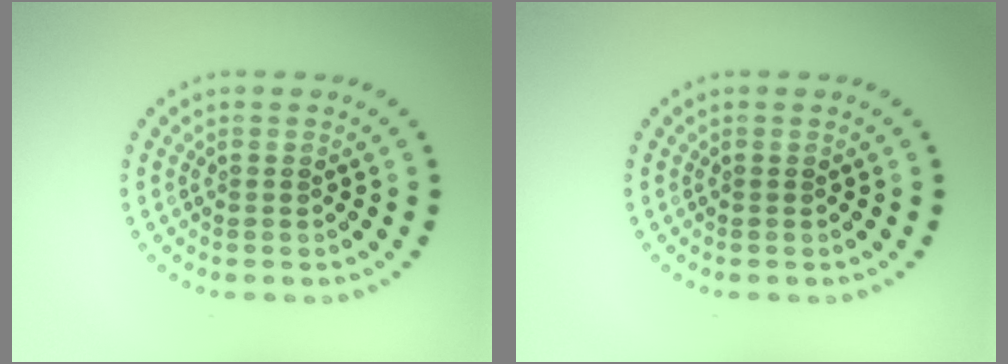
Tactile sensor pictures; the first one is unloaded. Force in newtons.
{"total": 0.0}